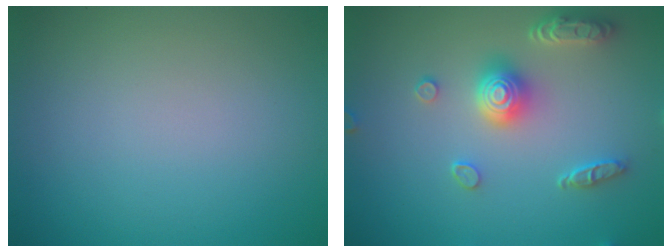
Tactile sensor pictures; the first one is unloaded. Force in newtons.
{"total": 4.5, "press": 3.8, "slide": 2.5}